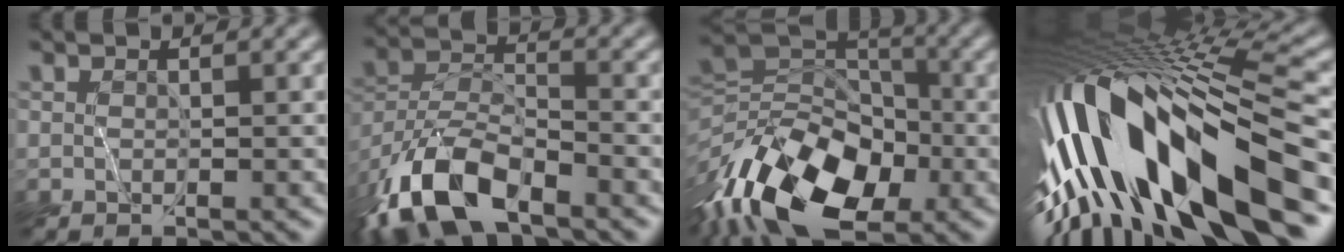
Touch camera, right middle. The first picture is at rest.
{"total": 9.4, "force": [-7.0, 3.5, 5.3], "torque": [-0.104, -0.004, -0.144]}
{"total": 12.6, "force": [-6.3, 7.1, 8.3], "torque": [-0.163, 0.002, -0.126]}
{"total": 15.8, "force": [-4.8, 4.6, 14.3], "torque": [-0.257, 0.022, -0.083]}